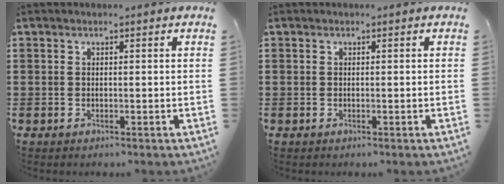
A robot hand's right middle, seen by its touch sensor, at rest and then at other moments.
{"total": 0.0}